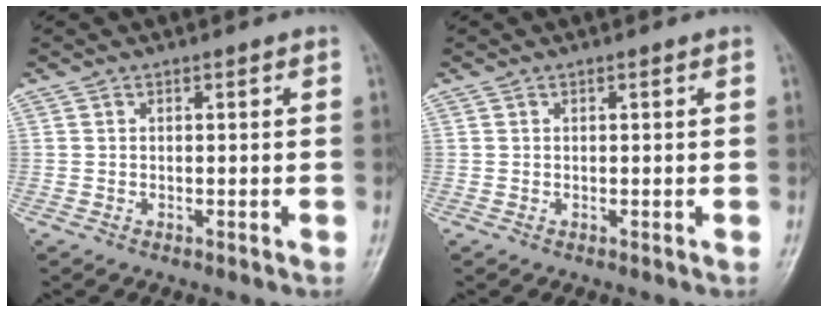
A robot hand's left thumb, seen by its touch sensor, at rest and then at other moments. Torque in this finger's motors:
{"motor_torque": [0.06, 0.01, -0.18, -0.04, 0.00]}